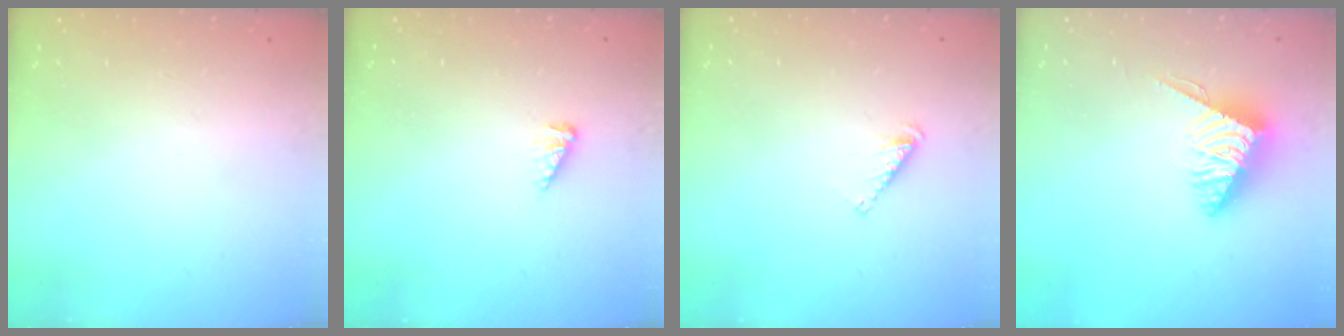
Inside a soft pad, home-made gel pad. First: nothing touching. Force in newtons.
{"total": 3.0, "press": 3.0, "slide": 0.3}
{"total": 2.8, "press": 2.8, "slide": 0.5}
{"total": 5.9, "press": 5.9, "slide": 0.6}